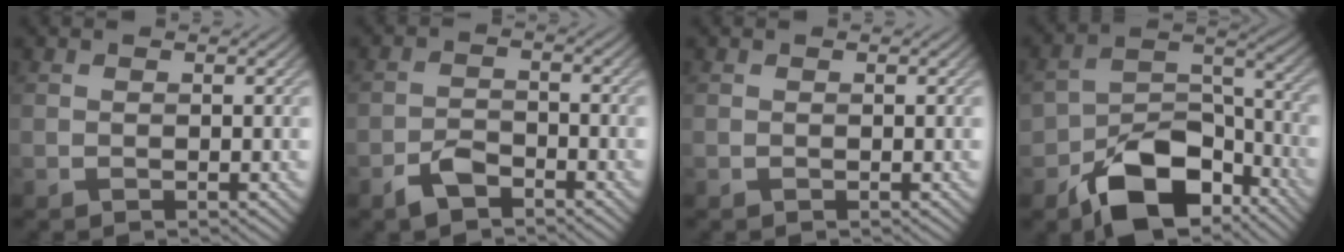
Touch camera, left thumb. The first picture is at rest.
{"total": 3.1, "force": [-2.3, 1.5, 1.5], "torque": [-0.028, 0.003, -0.050]}
{"total": 0.0}
{"total": 12.7, "force": [-7.8, 7.2, 7.0], "torque": [-0.115, -0.015, -0.143]}